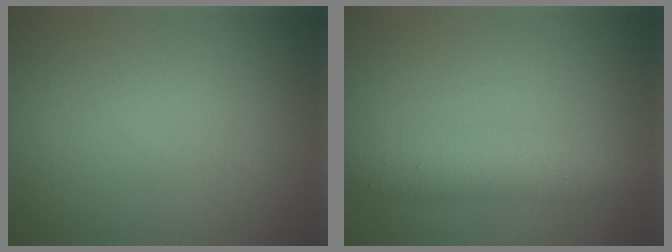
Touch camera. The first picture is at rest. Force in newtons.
{"total": 3.7, "press": 3.7, "slide": 0.1}